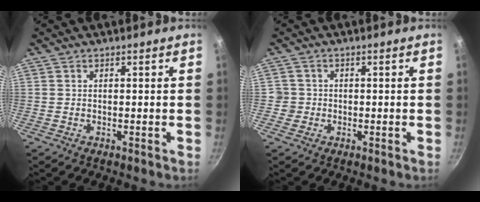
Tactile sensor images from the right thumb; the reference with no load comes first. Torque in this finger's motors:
{"motor_torque": [-0.21, 0.04, 0.25, 0.11, 0.00]}